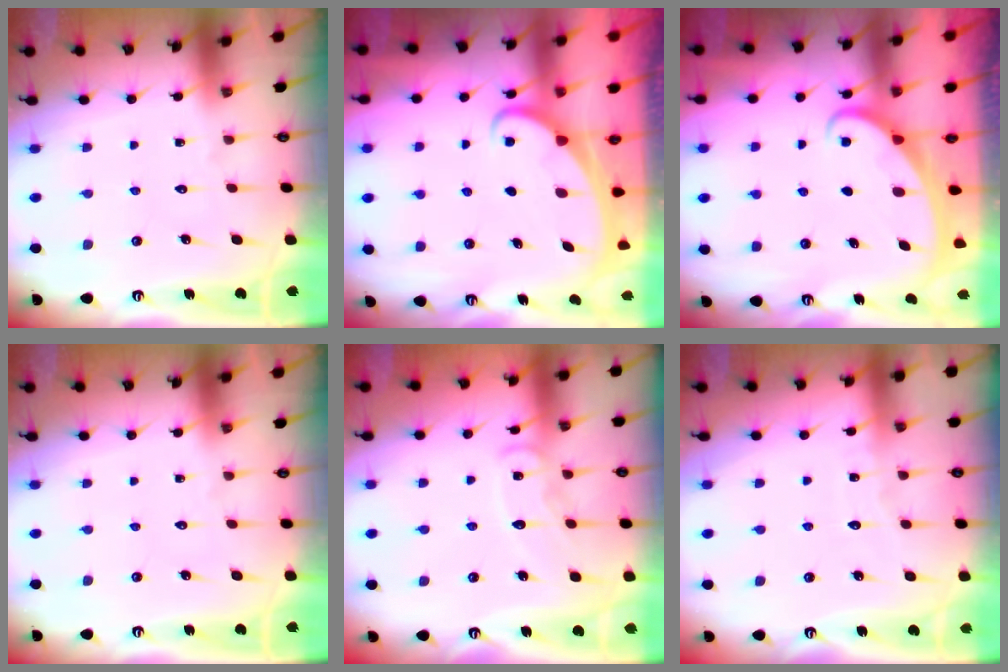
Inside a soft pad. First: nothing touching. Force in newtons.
{"total": 2.1, "press": 2.0, "slide": 0.3}
{"total": 2.1, "press": 2.1, "slide": 0.2}
{"total": 0.0}
{"total": 9.0, "press": 8.9, "slide": 0.7}
{"total": 2.6, "press": 2.6, "slide": 0.3}